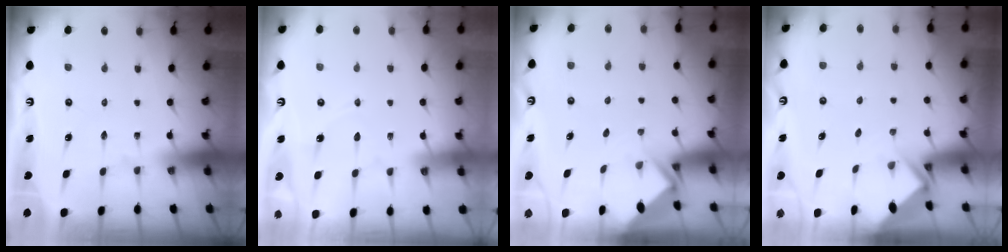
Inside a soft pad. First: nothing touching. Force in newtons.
{"total": 3.5, "press": 3.4, "slide": 0.4}
{"total": 2.7, "press": 2.7, "slide": 0.2}
{"total": 2.9, "press": 2.9, "slide": 0.2}